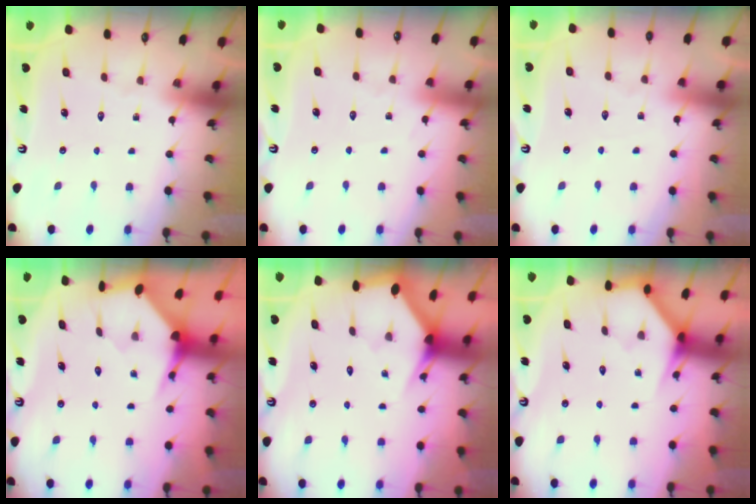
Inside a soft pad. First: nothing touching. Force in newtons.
{"total": 3.2, "press": 3.1, "slide": 0.6}
{"total": 3.2, "press": 3.1, "slide": 0.4}
{"total": 4.0, "press": 3.9, "slide": 0.4}
{"total": 2.8, "press": 2.8, "slide": 0.2}
{"total": 3.7, "press": 3.7, "slide": 0.2}